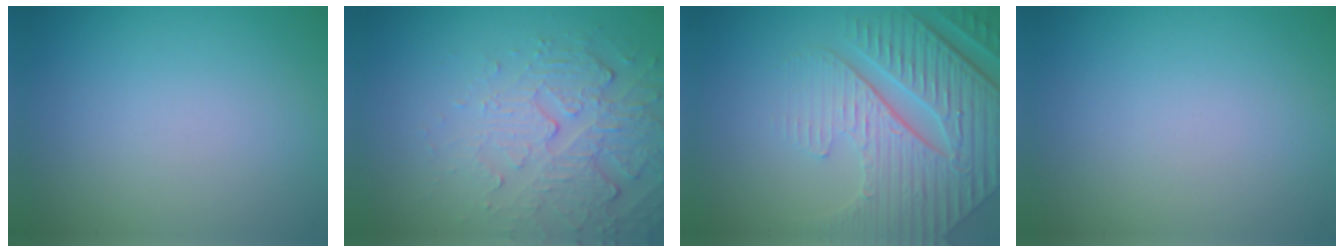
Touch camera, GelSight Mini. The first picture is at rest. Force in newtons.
{"total": 5.5, "press": 3.5, "slide": 4.2}
{"total": 7.3, "press": 5.9, "slide": 4.3}
{"total": 0.0}